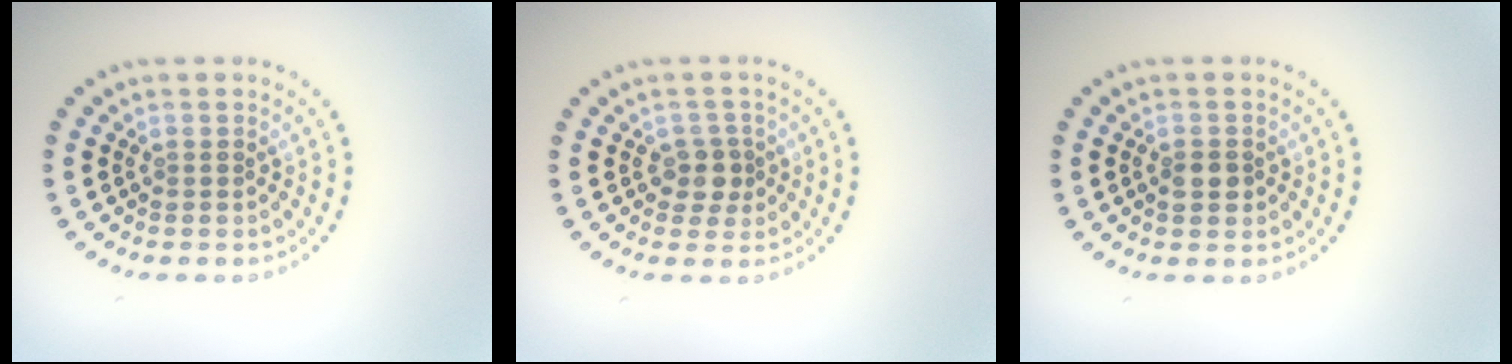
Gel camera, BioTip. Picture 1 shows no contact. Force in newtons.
{"total": 2.0, "press": 1.7, "slide": 1.1}
{"total": 1.6, "press": 1.5, "slide": 0.3}